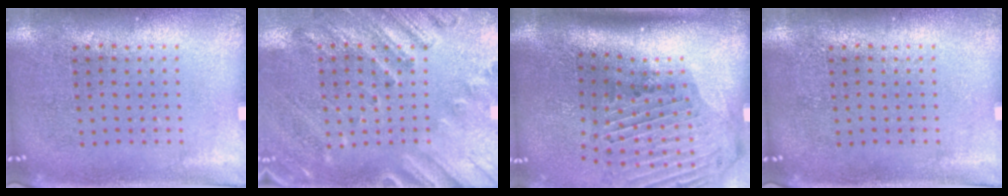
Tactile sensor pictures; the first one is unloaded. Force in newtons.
{"total": 2.5, "press": 2.0, "slide": 1.5}
{"total": 3.0, "press": 2.1, "slide": 2.0}
{"total": 0.0}